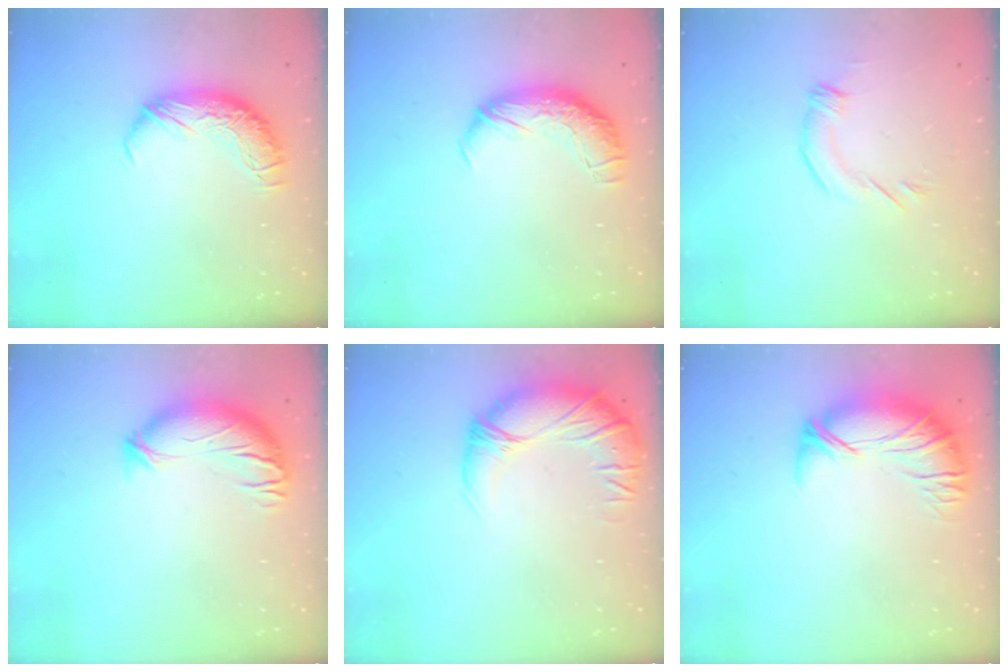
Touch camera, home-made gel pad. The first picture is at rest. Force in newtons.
{"total": 2.3, "press": 0.9, "slide": 2.2}
{"total": 2.4, "press": 2.1, "slide": 1.0}
{"total": 3.6, "press": 2.6, "slide": 2.4}
{"total": 4.8, "press": 3.2, "slide": 3.6}
{"total": 2.8, "press": 1.7, "slide": 2.3}